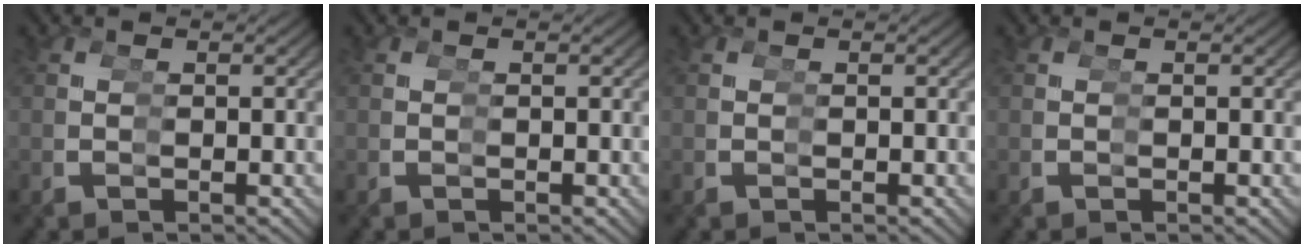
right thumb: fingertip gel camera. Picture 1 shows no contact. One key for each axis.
{"total": 0.0}
{"total": 0.0}
{"total": 0.0}